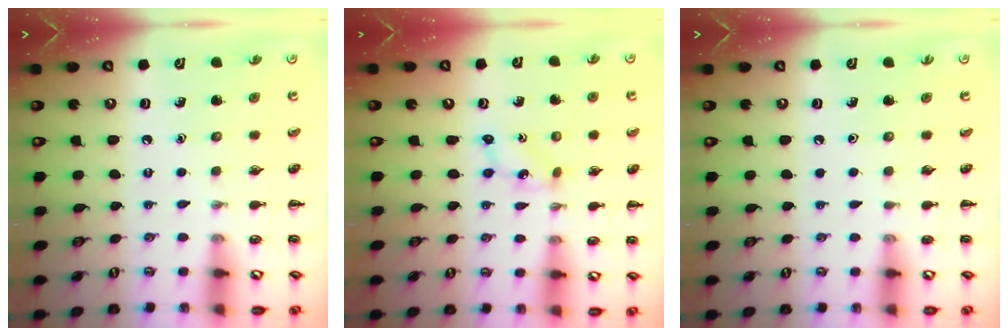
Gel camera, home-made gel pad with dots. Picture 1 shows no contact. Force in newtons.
{"total": 1.1, "press": 1.1, "slide": 0.4}
{"total": 0.0}